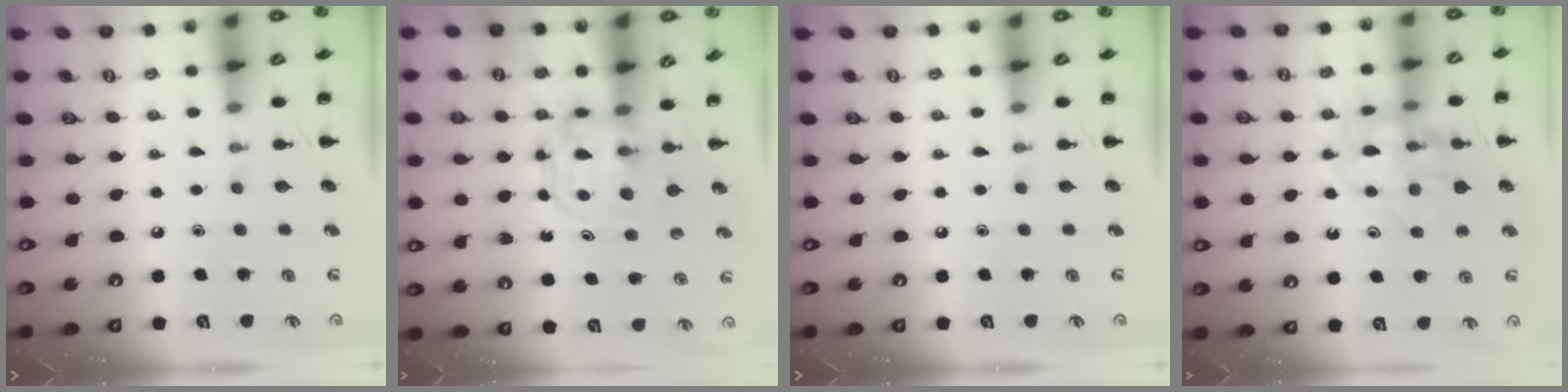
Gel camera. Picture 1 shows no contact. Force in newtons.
{"total": 3.6, "press": 3.6, "slide": 0.3}
{"total": 0.0}
{"total": 13.2, "press": 12.9, "slide": 2.9}